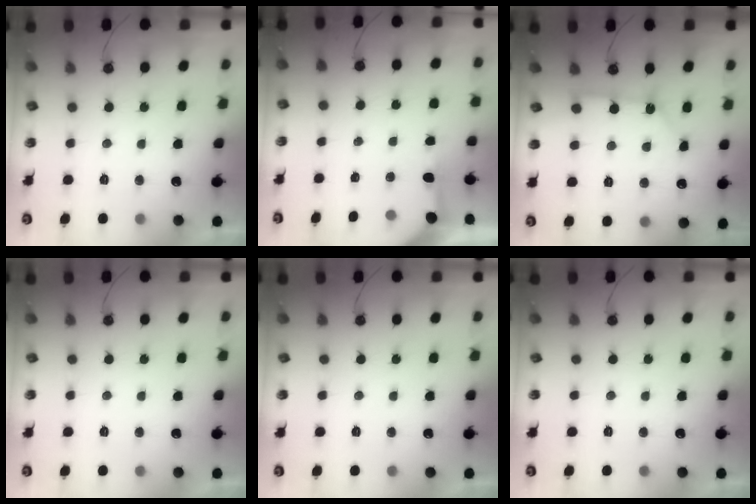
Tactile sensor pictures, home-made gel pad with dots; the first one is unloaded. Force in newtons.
{"total": 3.7, "press": 3.7, "slide": 0.4}
{"total": 7.6, "press": 7.5, "slide": 0.7}
{"total": 0.0}
{"total": 0.0}
{"total": 0.0}